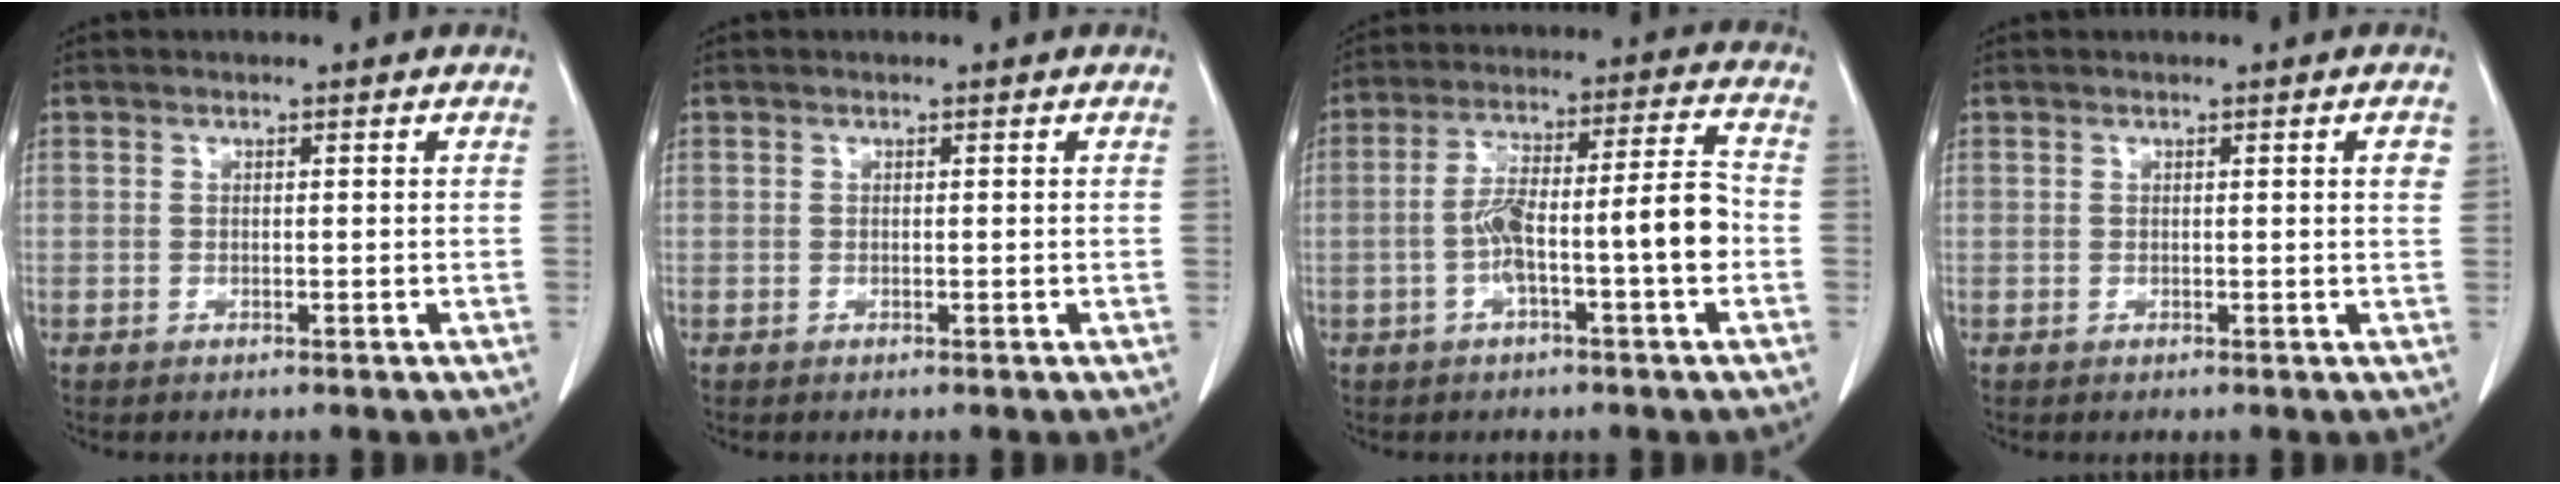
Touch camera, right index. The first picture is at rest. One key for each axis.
{"total": 0.0}
{"total": 11.1, "fx": -2.7, "fy": 1.0, "fz": 10.7, "tx": -0.185, "ty": 0.030, "tz": -0.046}
{"total": 1.5, "fx": 0.5, "fy": 0.1, "fz": 1.4, "tx": -0.017, "ty": 0.002, "tz": 0.005}